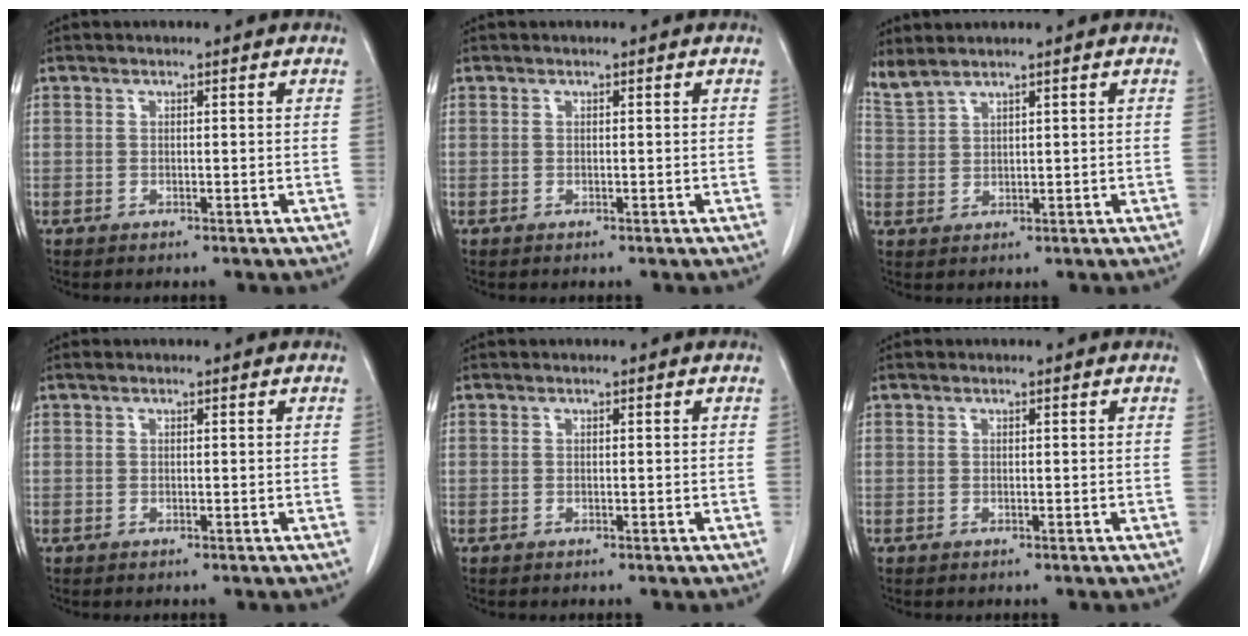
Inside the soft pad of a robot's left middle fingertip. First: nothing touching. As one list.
[{"total": 0.0}, {"total": 2.8, "force": [2.7, -0.2, 0.7], "torque": [-0.026, 0.008, 0.068]}, {"total": 0.0}, {"total": 0.0}, {"total": 0.0}]